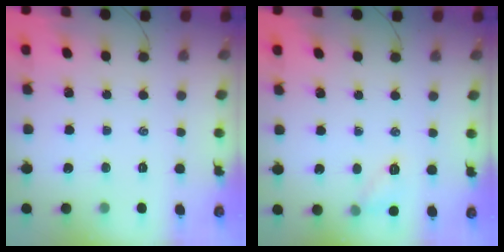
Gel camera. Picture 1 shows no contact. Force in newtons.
{"total": 6.6, "press": 6.5, "slide": 1.0}